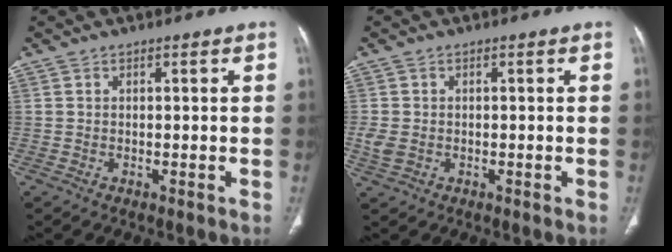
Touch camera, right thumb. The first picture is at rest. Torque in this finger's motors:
{"motor_torque": [0.29, 0.06, 0.88, -0.30, 0.21]}